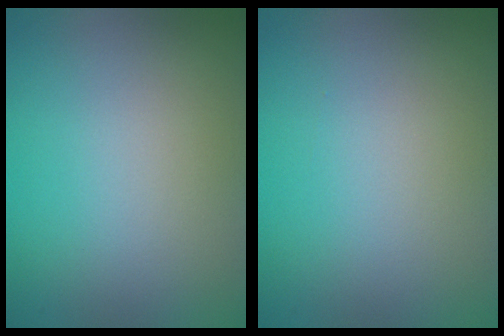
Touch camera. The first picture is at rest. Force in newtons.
{"total": 0.0}